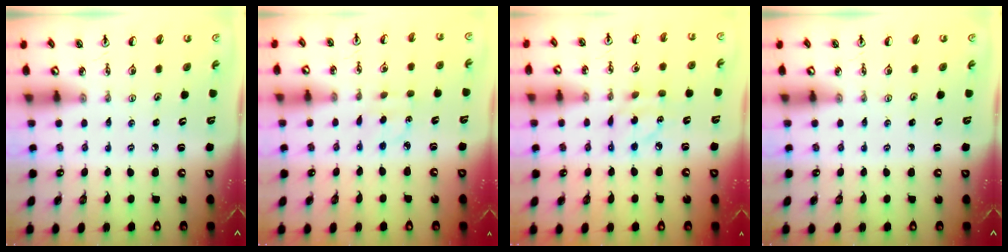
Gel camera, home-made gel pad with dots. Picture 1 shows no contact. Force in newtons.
{"total": 2.8, "press": 2.7, "slide": 0.7}
{"total": 5.8, "press": 5.8, "slide": 0.2}
{"total": 0.0}